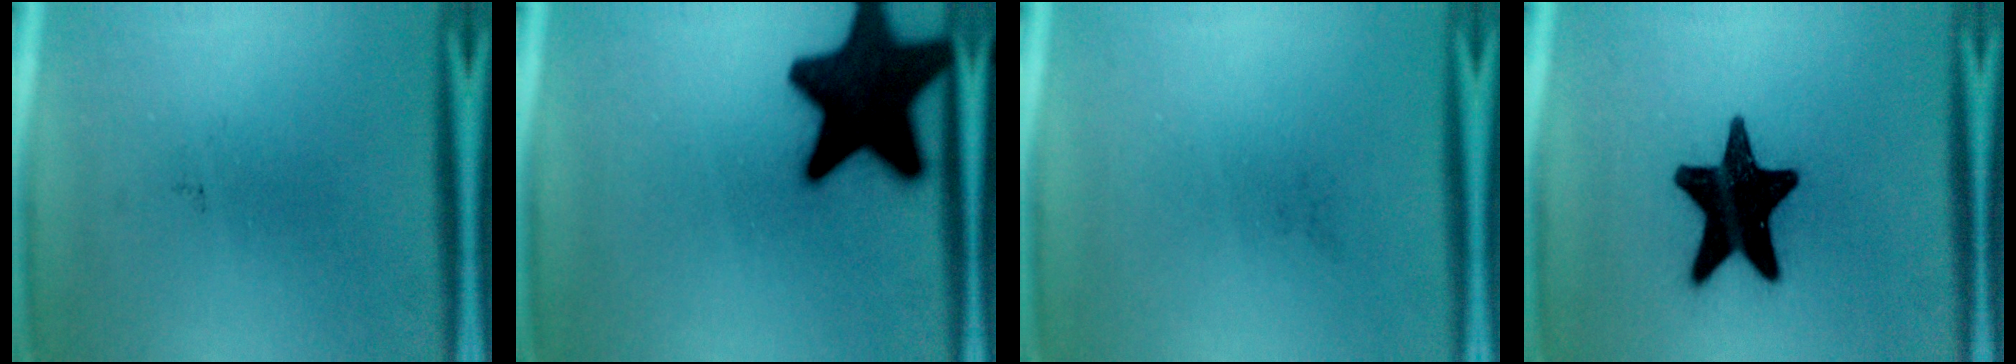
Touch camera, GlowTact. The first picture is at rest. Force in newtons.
{"total": 18.0}
{"total": 0.0}
{"total": 18.6}